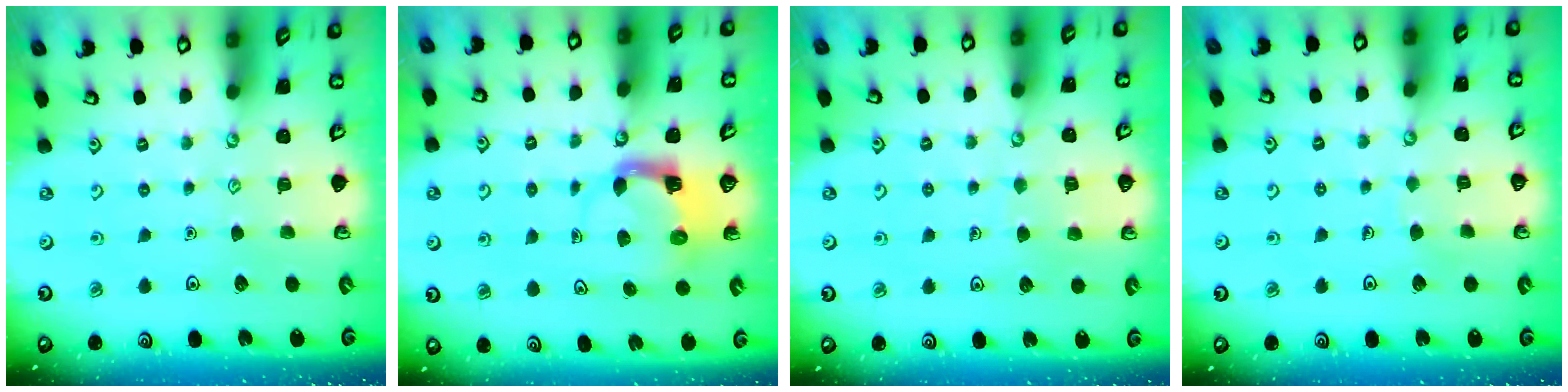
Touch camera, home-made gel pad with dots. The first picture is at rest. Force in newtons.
{"total": 3.9, "press": 3.8, "slide": 0.6}
{"total": 5.1, "press": 5.1, "slide": 0.5}
{"total": 3.6, "press": 3.6, "slide": 0.2}